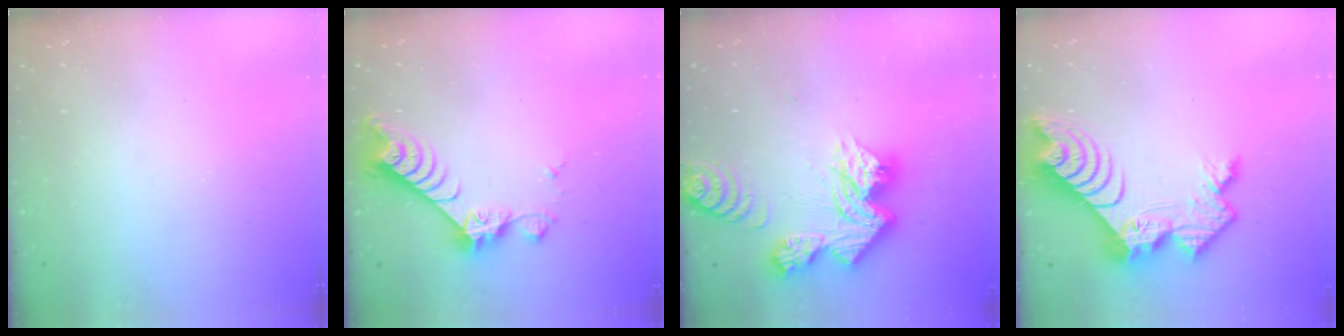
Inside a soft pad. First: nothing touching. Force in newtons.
{"total": 8.1, "press": 8.1, "slide": 0.7}
{"total": 20.1, "press": 20.0, "slide": 1.8}
{"total": 13.4, "press": 13.4, "slide": 1.2}